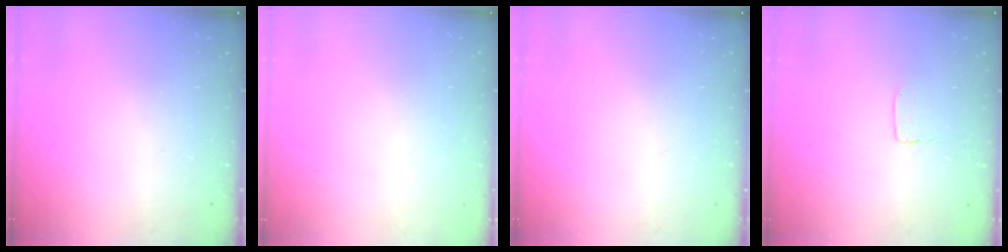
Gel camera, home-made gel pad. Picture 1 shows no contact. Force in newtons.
{"total": 0.0}
{"total": 0.0}
{"total": 1.3, "press": 1.2, "slide": 0.1}